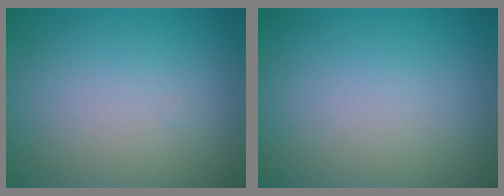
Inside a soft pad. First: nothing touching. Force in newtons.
{"total": 0.0}